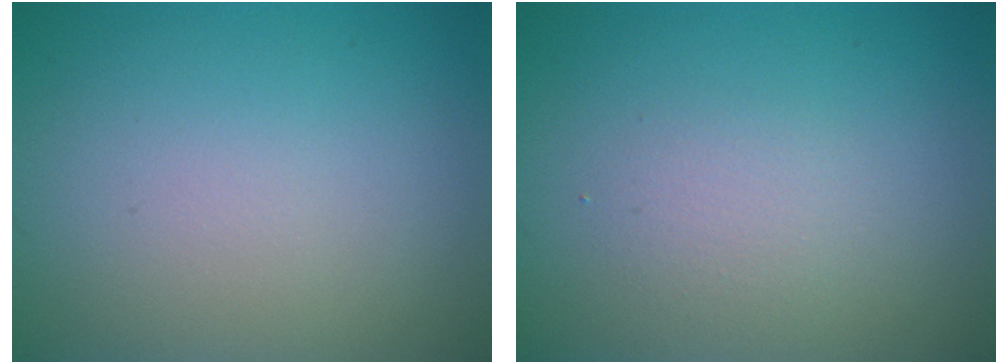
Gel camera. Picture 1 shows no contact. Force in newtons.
{"total": 1.5, "press": 1.5, "slide": 0.1}